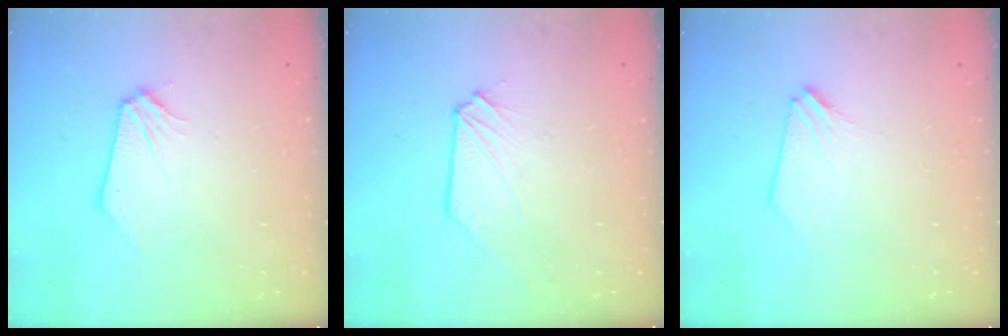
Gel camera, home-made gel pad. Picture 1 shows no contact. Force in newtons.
{"total": 1.0, "press": 1.0, "slide": 0.1}
{"total": 2.0, "press": 2.0, "slide": 0.2}